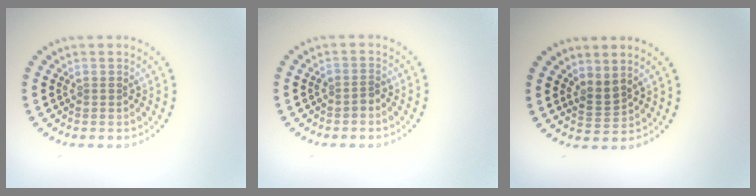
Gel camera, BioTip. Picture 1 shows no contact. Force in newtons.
{"total": 1.0, "press": 0.9, "slide": 0.6}
{"total": 1.7, "press": 1.3, "slide": 1.1}